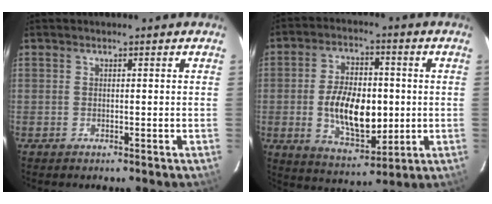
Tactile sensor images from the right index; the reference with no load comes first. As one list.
[{"total": 14.1, "force": [-1.1, 7.5, 11.9], "torque": [-0.221, 0.002, -0.007]}]